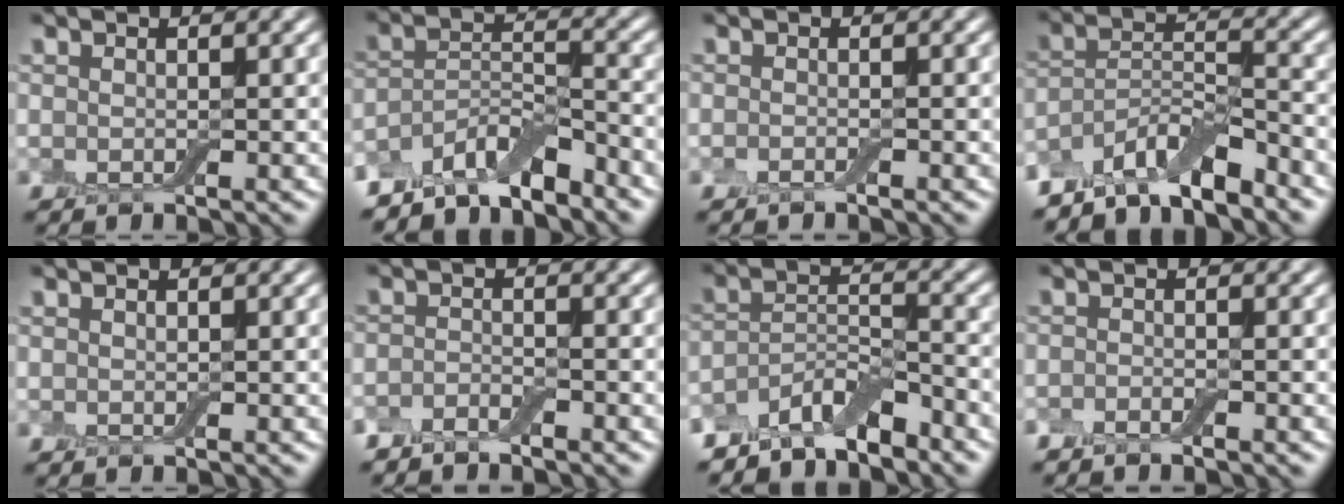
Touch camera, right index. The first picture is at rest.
{"total": 5.5, "force": [-4.7, 1.7, 2.2], "torque": [-0.032, 0.006, -0.092]}
{"total": 0.6, "force": [-0.5, 0.0, 0.4], "torque": [-0.010, 0.001, -0.011]}
{"total": 6.0, "force": [-5.1, 1.7, 2.8], "torque": [-0.044, 0.007, -0.097]}
{"total": 0.0}
{"total": 1.7, "force": [-1.5, 0.3, 0.6], "torque": [-0.015, 0.001, -0.036]}
{"total": 4.9, "force": [-4.2, 1.6, 2.0], "torque": [-0.027, 0.006, -0.084]}
{"total": 1.0, "force": [-1.0, 0.1, 0.4], "torque": [-0.011, -0.003, -0.023]}